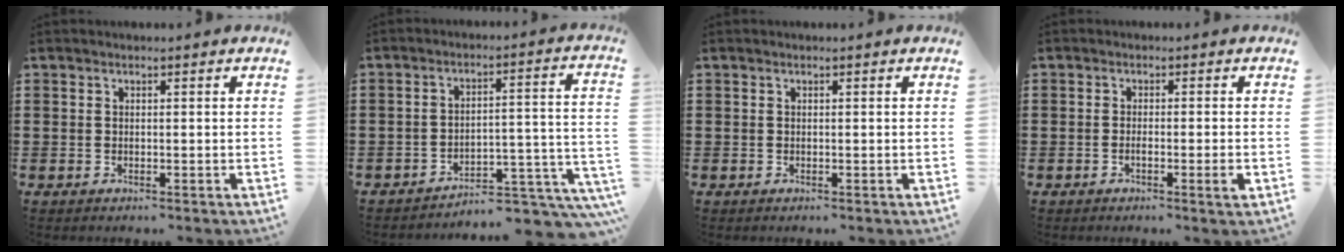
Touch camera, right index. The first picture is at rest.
{"total": 5.1, "force": [-4.6, 0.9, 2.1], "torque": [-0.031, -0.003, -0.092]}
{"total": 0.0}
{"total": 2.3, "force": [-0.8, 0.2, 2.2], "torque": [-0.036, -0.003, -0.014]}